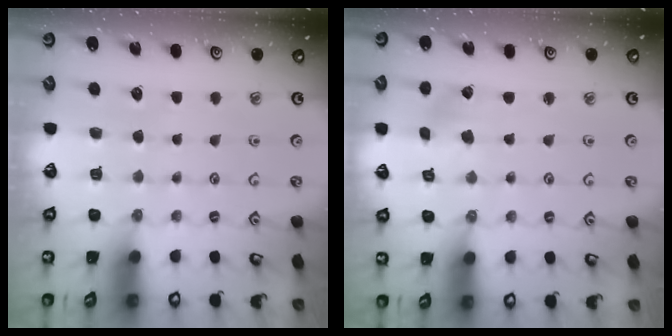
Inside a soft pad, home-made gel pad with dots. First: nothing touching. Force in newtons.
{"total": 0.7, "press": 0.7, "slide": 0.2}